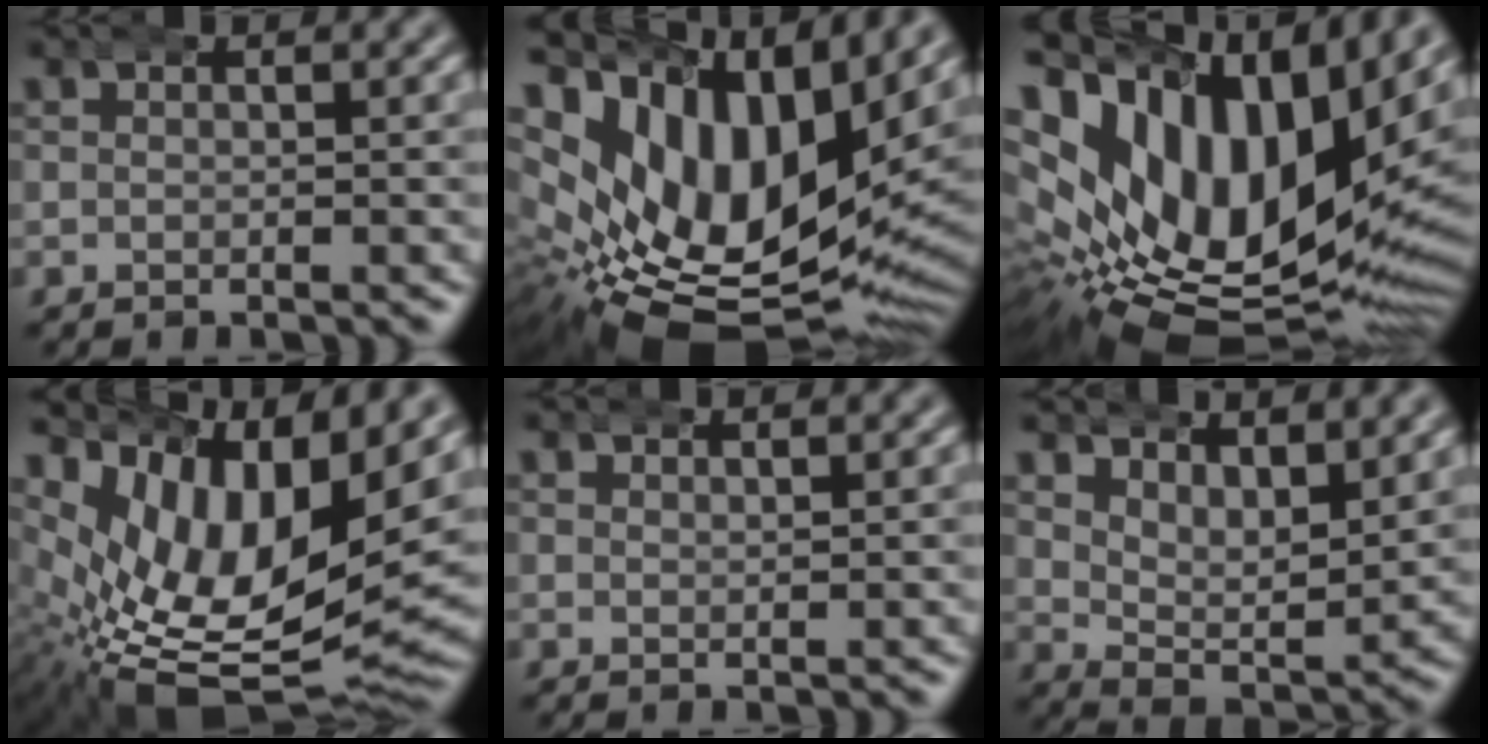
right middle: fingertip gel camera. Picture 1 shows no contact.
{"total": 20.4, "force": [-0.3, 13.6, 15.2], "torque": [-0.295, -0.058, 0.021]}
{"total": 21.2, "force": [1.9, 14.0, 15.8], "torque": [-0.290, -0.028, 0.044]}
{"total": 15.6, "force": [-0.8, 9.7, 12.2], "torque": [-0.244, -0.054, 0.015]}
{"total": 0.7, "force": [0.6, 0.1, 0.3], "torque": [-0.002, -0.001, 0.013]}
{"total": 5.7, "force": [2.7, 2.9, 4.2], "torque": [-0.072, -0.024, 0.048]}